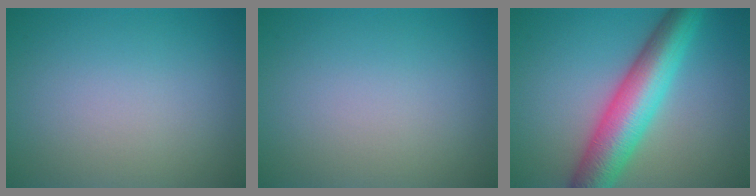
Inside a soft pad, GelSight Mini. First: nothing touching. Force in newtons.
{"total": 0.0}
{"total": 8.4, "press": 8.4, "slide": 0.2}